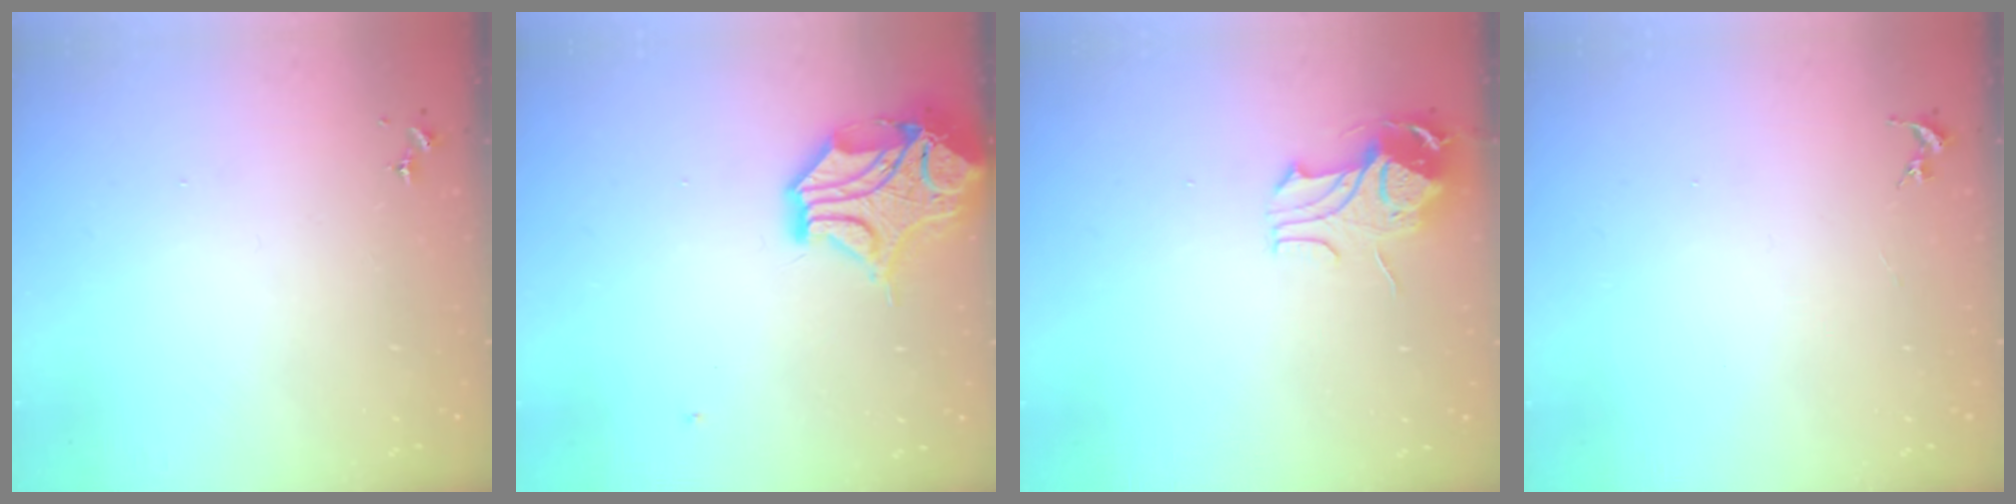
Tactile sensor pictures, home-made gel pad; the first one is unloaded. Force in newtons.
{"total": 15.0, "press": 14.8, "slide": 2.2}
{"total": 9.9, "press": 9.8, "slide": 1.4}
{"total": 0.0}